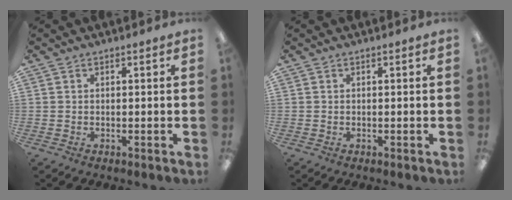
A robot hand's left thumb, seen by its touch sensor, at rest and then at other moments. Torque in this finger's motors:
{"motor_torque": [0.00, 0.00, 0.10, -0.10, 0.00]}